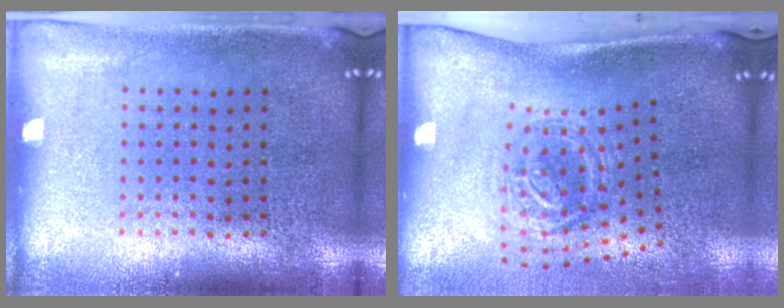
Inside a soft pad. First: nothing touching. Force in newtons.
{"total": 1.8, "press": 1.2, "slide": 1.3}